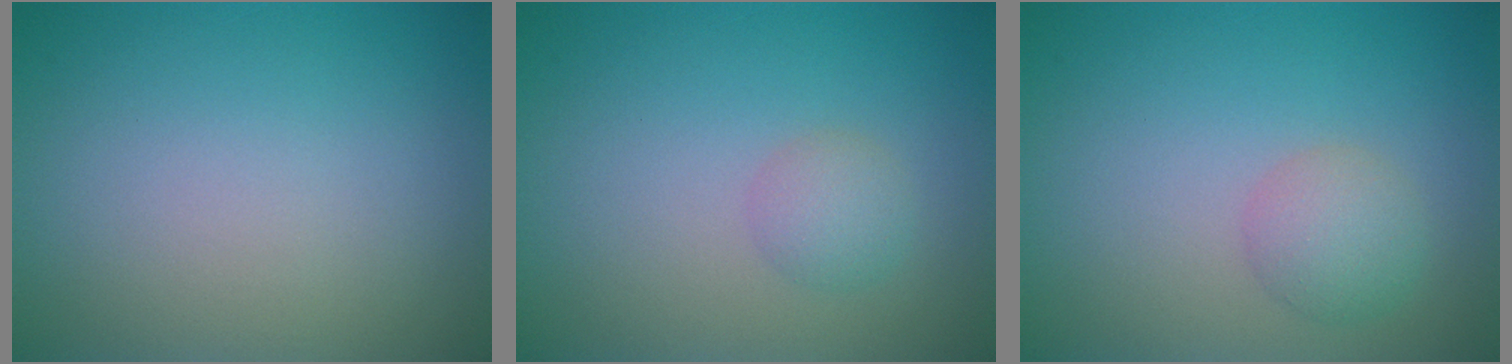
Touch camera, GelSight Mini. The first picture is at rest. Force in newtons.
{"total": 1.7, "press": 1.7, "slide": 0.0}
{"total": 2.3, "press": 2.3, "slide": 0.1}